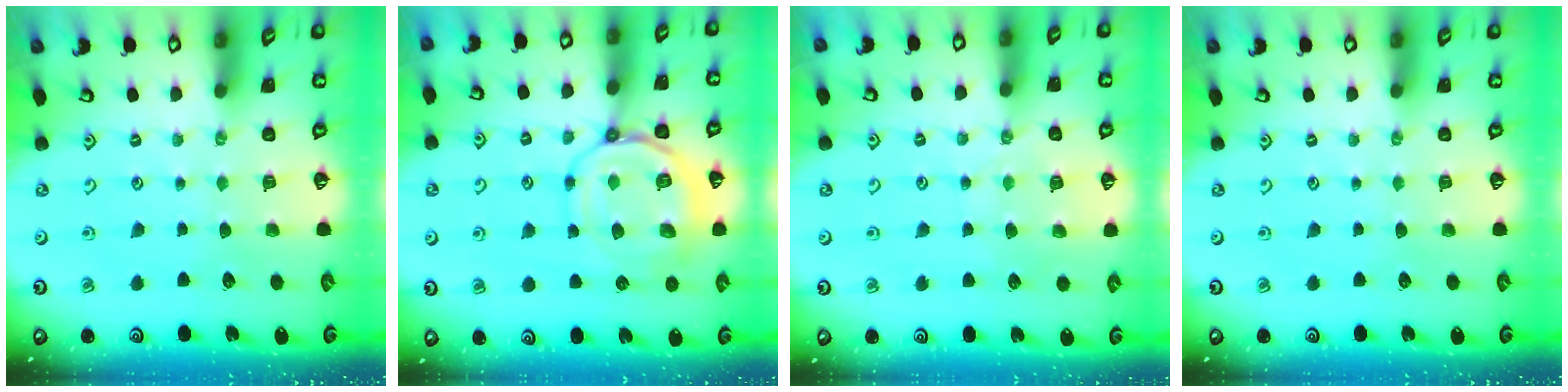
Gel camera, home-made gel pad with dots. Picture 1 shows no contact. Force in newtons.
{"total": 13.0, "press": 12.9, "slide": 1.3}
{"total": 5.1, "press": 5.0, "slide": 0.8}
{"total": 0.0}